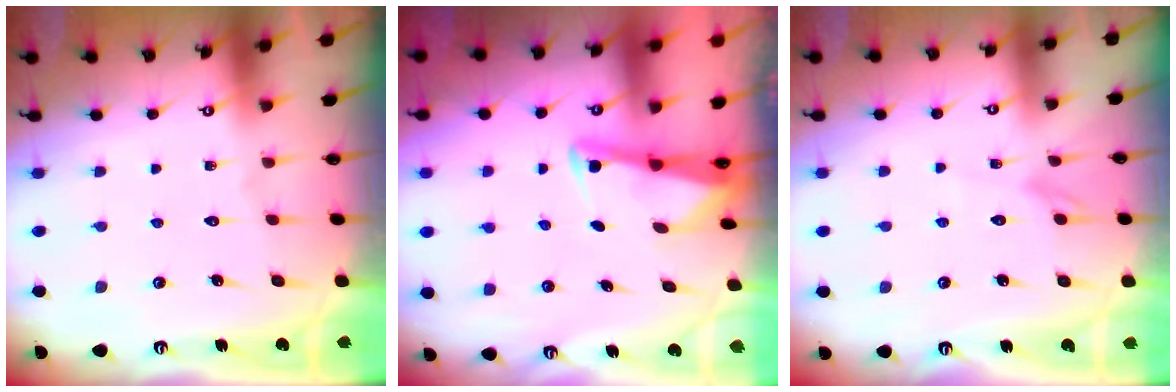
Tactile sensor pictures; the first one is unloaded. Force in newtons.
{"total": 2.7, "press": 2.7, "slide": 0.2}
{"total": 2.5, "press": 2.5, "slide": 0.3}